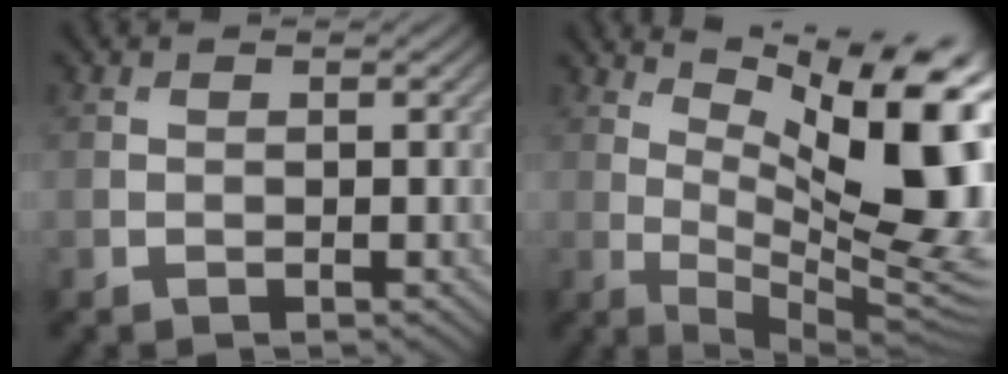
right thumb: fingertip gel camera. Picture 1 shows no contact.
{"total": 17.0, "force": [5.3, 5.9, 15.0], "torque": [-0.215, 0.015, 0.092]}